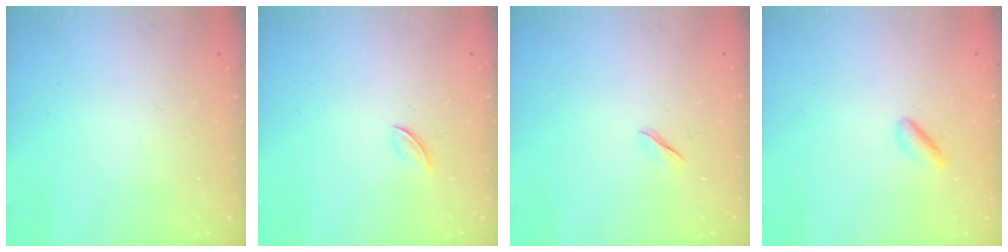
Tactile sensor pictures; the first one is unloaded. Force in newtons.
{"total": 2.8, "press": 2.7, "slide": 0.9}
{"total": 1.7, "press": 1.6, "slide": 0.5}
{"total": 2.5, "press": 2.4, "slide": 0.6}